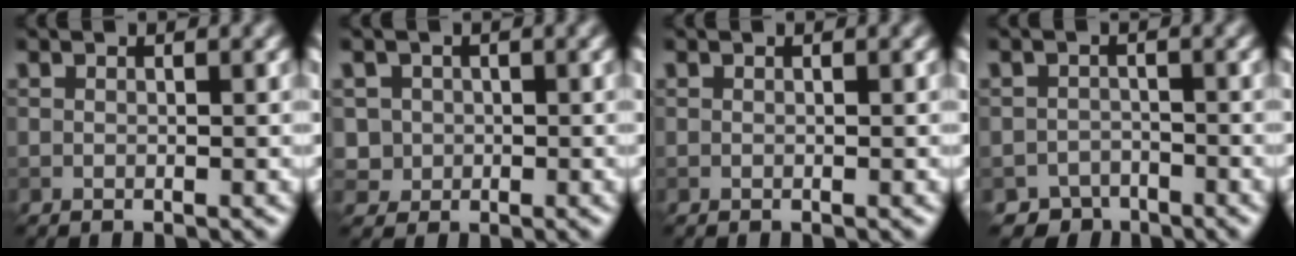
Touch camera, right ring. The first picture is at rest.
{"total": 2.2, "force": [0.2, 2.2, 0.4], "torque": [0.000, 0.002, 0.014]}
{"total": 0.0}
{"total": 2.5, "force": [-2.0, 1.5, 0.1], "torque": [0.013, 0.004, -0.038]}